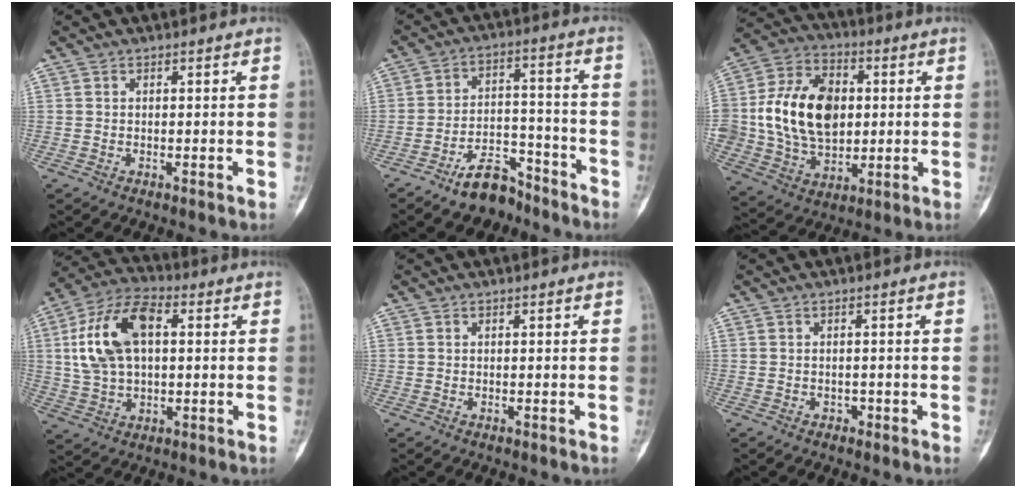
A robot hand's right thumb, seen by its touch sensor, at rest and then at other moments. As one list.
[{"total": 9.3, "force": [-7.1, 4.7, 3.8], "torque": [-0.036, 0.068, -0.122]}, {"total": 19.8, "force": [1.5, 14.1, 13.8], "torque": [-0.221, 0.012, 0.033]}, {"total": 15.5, "force": [2.8, 9.0, 12.3], "torque": [-0.232, 0.023, 0.050]}, {"total": 0.0}, {"total": 1.0, "force": [-0.6, 0.8, 0.1], "torque": [0.008, 0.005, -0.011]}]